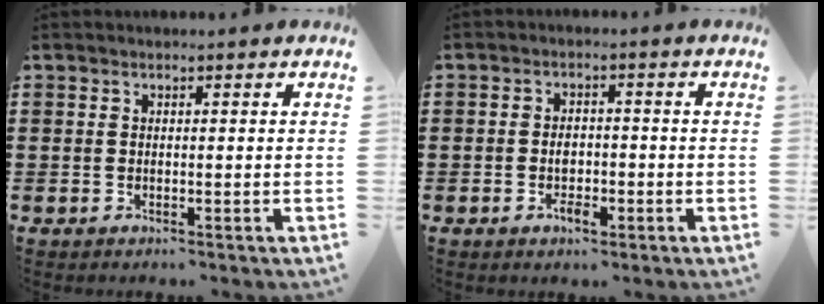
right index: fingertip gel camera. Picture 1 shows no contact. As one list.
[{"total": 3.0, "force": [-1.2, 1.7, 2.2], "torque": [-0.035, -0.002, -0.025]}]